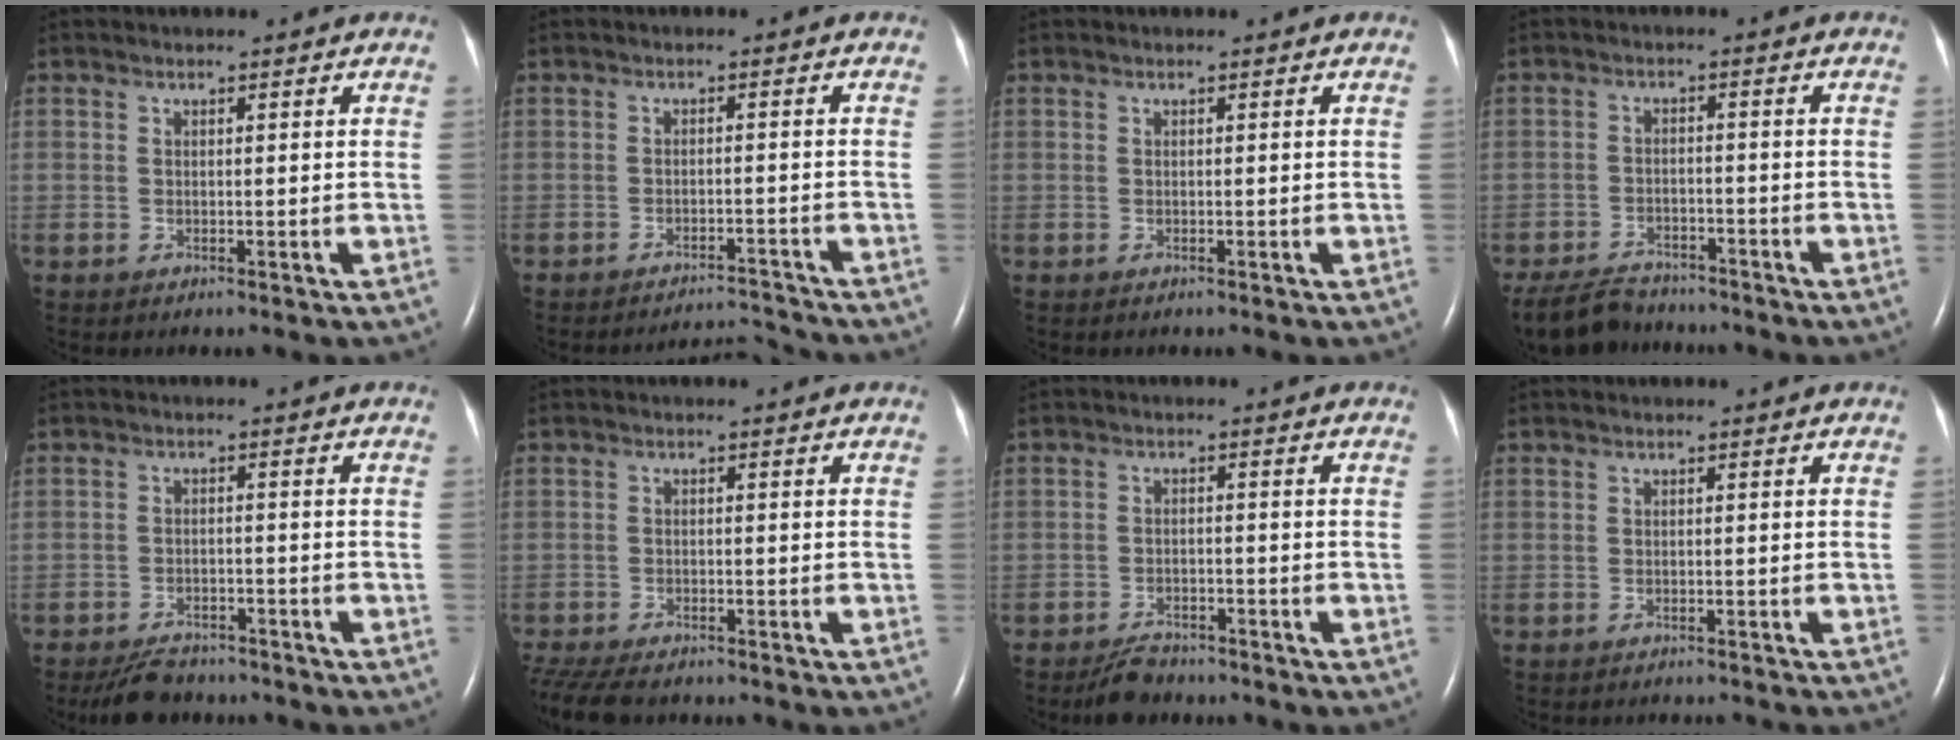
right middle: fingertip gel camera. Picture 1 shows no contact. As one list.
[{"total": 5.0, "force": [-4.7, -1.0, -1.1], "torque": [0.012, 0.002, -0.072]}, {"total": 0.0}, {"total": 7.7, "force": [-7.0, 2.6, 2.0], "torque": [-0.042, -0.014, -0.115]}, {"total": 6.6, "force": [-5.9, 2.4, 2.0], "torque": [-0.039, -0.012, -0.094]}, {"total": 10.8, "force": [-9.0, 3.6, 4.9], "torque": [-0.110, -0.014, -0.134]}, {"total": 4.3, "force": [-3.9, 1.5, 1.2], "torque": [-0.032, -0.006, -0.066]}, {"total": 4.2, "force": [-4.1, 0.5, 0.6], "torque": [-0.004, -0.009, -0.049]}]